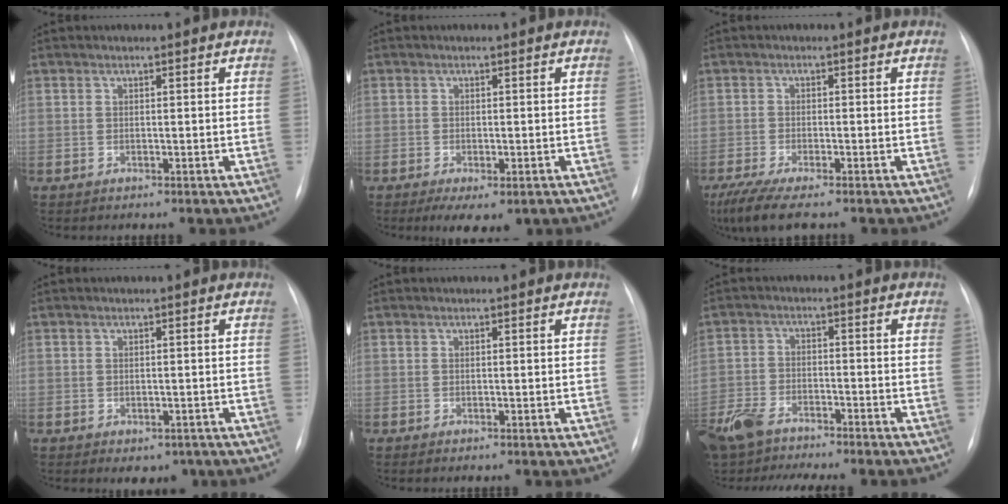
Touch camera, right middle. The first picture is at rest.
{"total": 4.6, "force": [-2.6, 1.9, 3.3], "torque": [-0.044, -0.007, -0.031]}
{"total": 7.0, "force": [-5.2, 0.9, 4.5], "torque": [-0.084, -0.020, -0.087]}
{"total": 3.1, "force": [-1.8, 2.0, 1.4], "torque": [-0.005, 0.002, -0.014]}
{"total": 0.0}
{"total": 8.2, "force": [-7.1, 2.1, 3.5], "torque": [-0.074, -0.012, -0.126]}